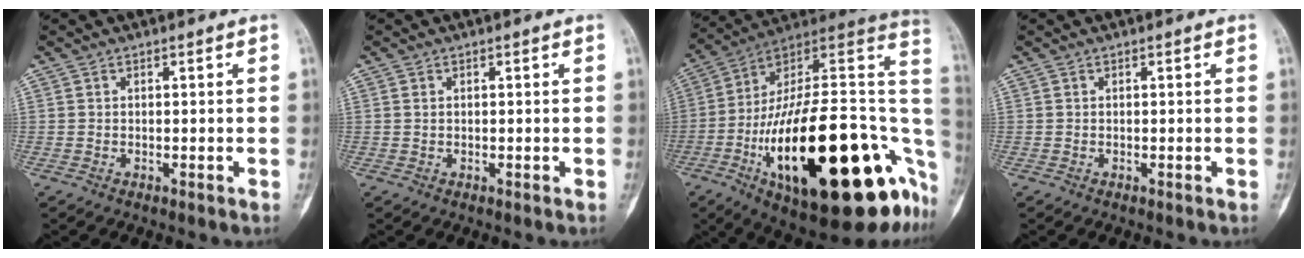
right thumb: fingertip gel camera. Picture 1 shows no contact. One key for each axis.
{"total": 0.6, "fx": 0.2, "fy": 0.5, "fz": 0.4, "tx": -0.005, "ty": 0.002, "tz": 0.003}
{"total": 39.5, "fx": -10.1, "fy": 14.9, "fz": 35.2, "tx": -0.463, "ty": 0.049, "tz": -0.154}
{"total": 0.0}